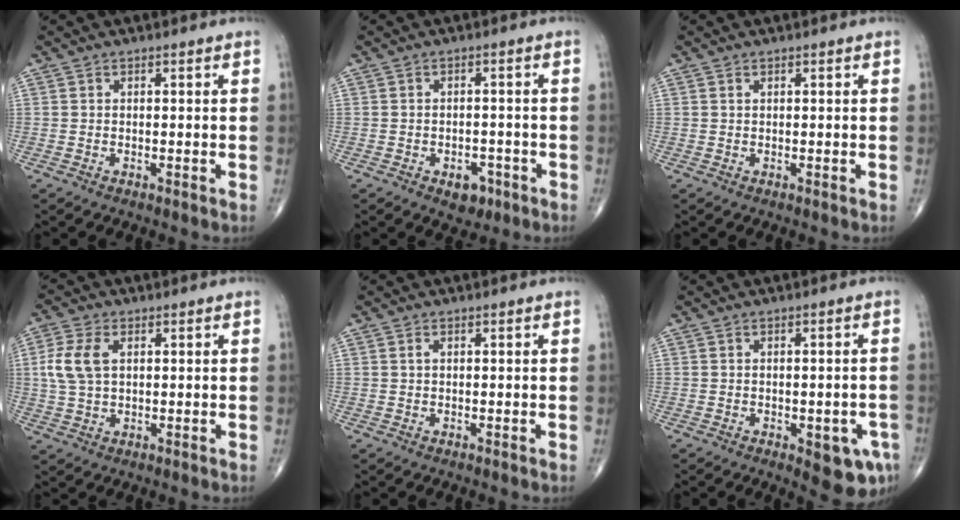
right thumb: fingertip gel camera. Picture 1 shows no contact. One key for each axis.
{"total": 4.4, "fx": -2.3, "fy": 2.8, "fz": 2.5, "tx": -0.017, "ty": 0.013, "tz": -0.026}
{"total": 0.0}
{"total": 6.9, "fx": 1.4, "fy": 4.1, "fz": 5.4, "tx": -0.123, "ty": 0.007, "tz": 0.028}
{"total": 0.6, "fx": 0.2, "fy": 0.3, "fz": 0.5, "tx": -0.012, "ty": 0.005, "tz": 0.004}
{"total": 7.7, "fx": -3.0, "fy": 3.2, "fz": 6.4, "tx": -0.059, "ty": 0.004, "tz": -0.028}